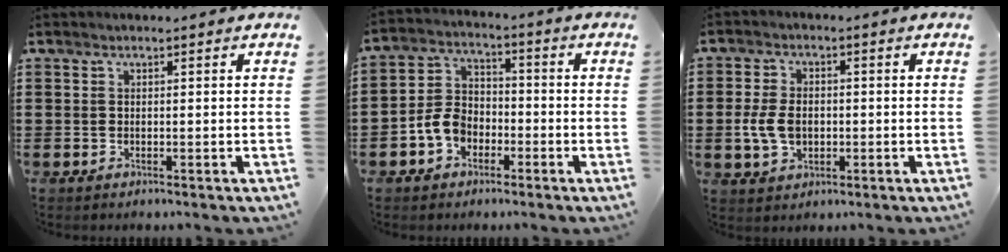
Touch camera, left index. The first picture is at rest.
{"total": 6.0, "force": [-3.0, 4.4, 2.8], "torque": [-0.082, 0.010, -0.065]}
{"total": 5.5, "force": [-0.8, 3.8, 3.9], "torque": [-0.102, 0.001, -0.022]}